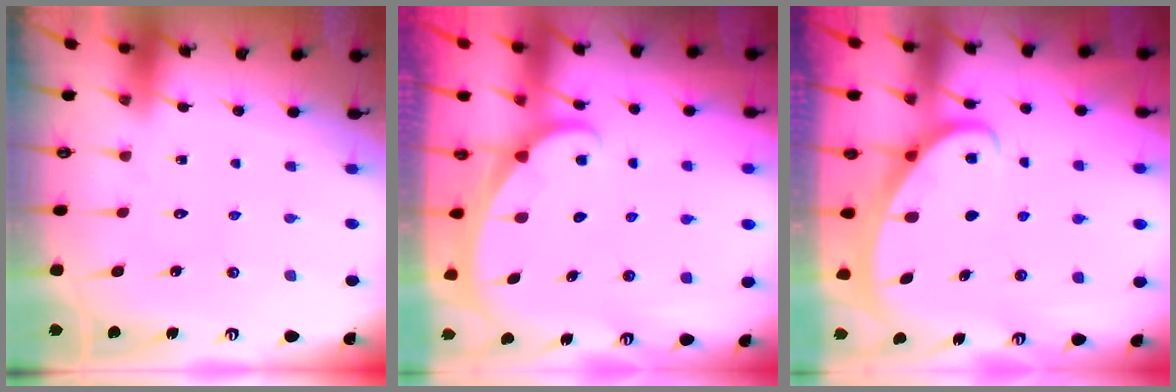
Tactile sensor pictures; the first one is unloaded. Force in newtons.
{"total": 1.7, "press": 1.7, "slide": 0.1}
{"total": 2.5, "press": 2.5, "slide": 0.3}